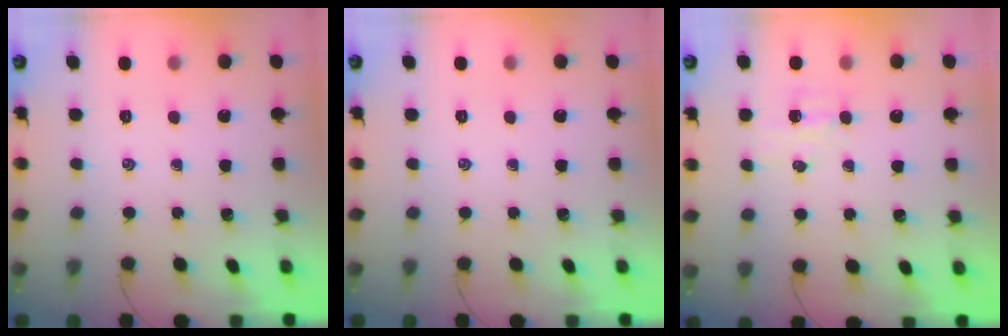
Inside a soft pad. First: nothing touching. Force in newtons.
{"total": 0.0}
{"total": 4.0, "press": 3.8, "slide": 1.1}